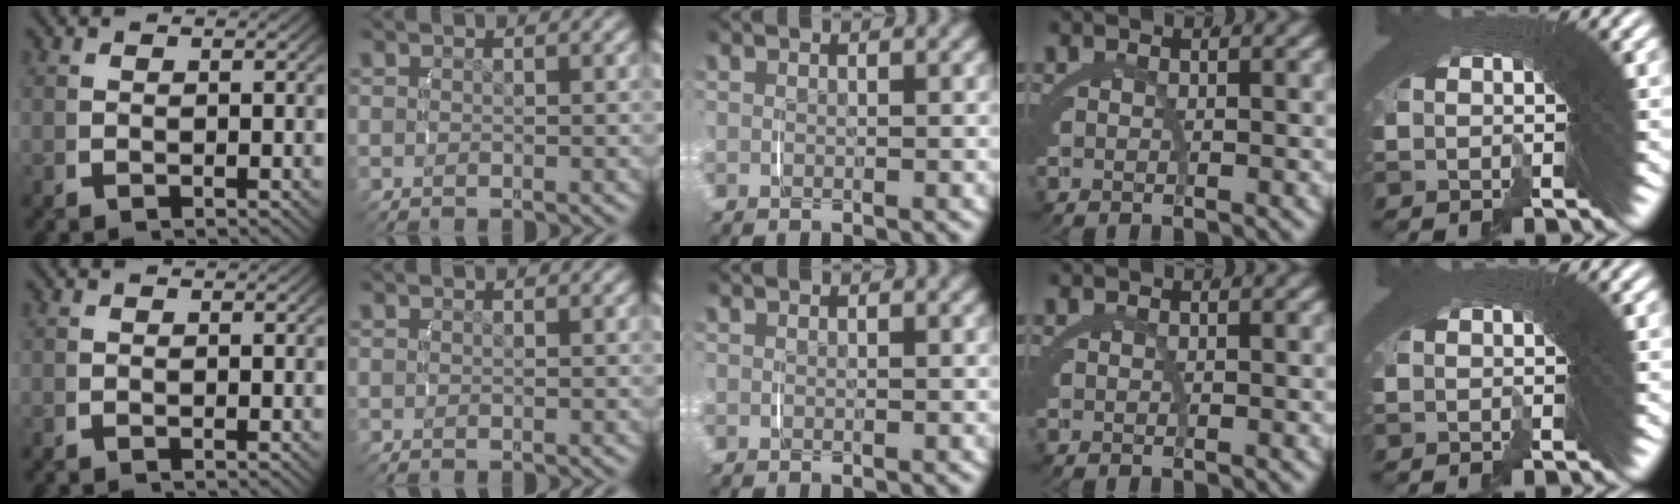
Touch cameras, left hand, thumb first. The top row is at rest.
{}